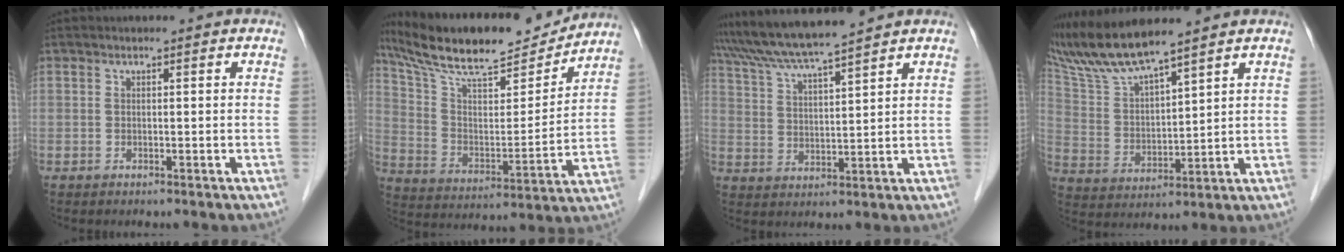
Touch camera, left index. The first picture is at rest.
{"total": 20.2, "force": [17.9, 3.5, 8.5], "torque": [-0.153, 0.004, 0.296]}
{"total": 10.0, "force": [9.0, -1.4, 4.0], "torque": [-0.079, 0.016, 0.166]}
{"total": 11.3, "force": [10.3, -0.3, 4.7], "torque": [-0.110, 0.012, 0.211]}